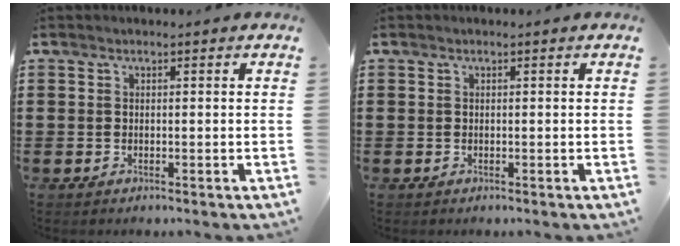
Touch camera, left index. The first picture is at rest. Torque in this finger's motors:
{"motor_torque": [0.00, 0.00, 0.00, -0.01]}